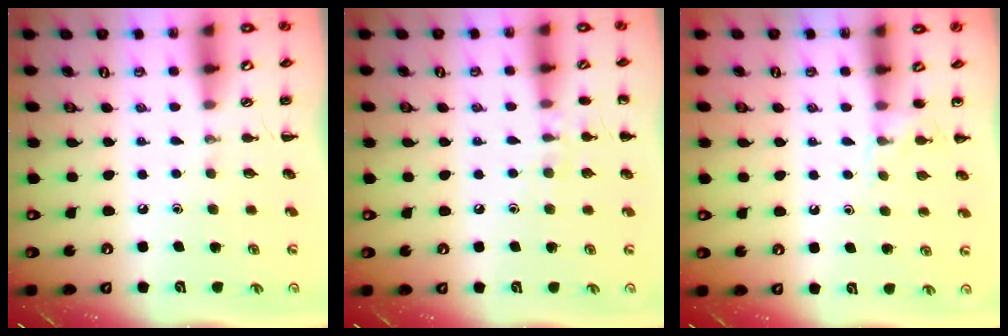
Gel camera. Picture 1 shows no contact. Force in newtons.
{"total": 6.8, "press": 6.5, "slide": 2.1}
{"total": 5.9, "press": 5.6, "slide": 1.8}